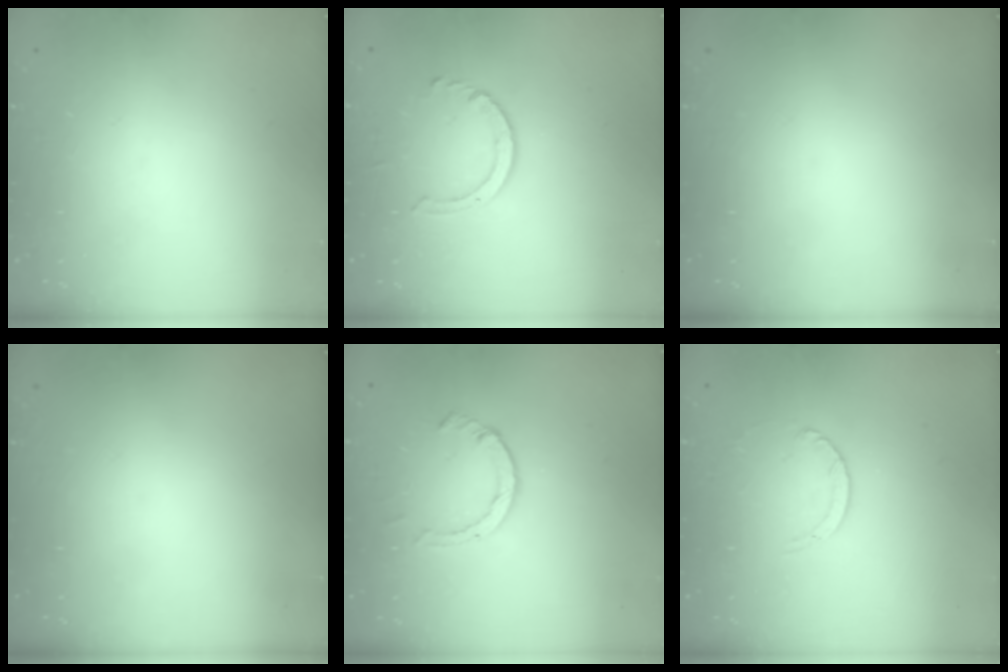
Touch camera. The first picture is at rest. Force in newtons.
{"total": 4.0, "press": 3.9, "slide": 0.5}
{"total": 0.0}
{"total": 0.0}
{"total": 4.2, "press": 4.1, "slide": 0.4}
{"total": 1.1, "press": 1.1, "slide": 0.1}